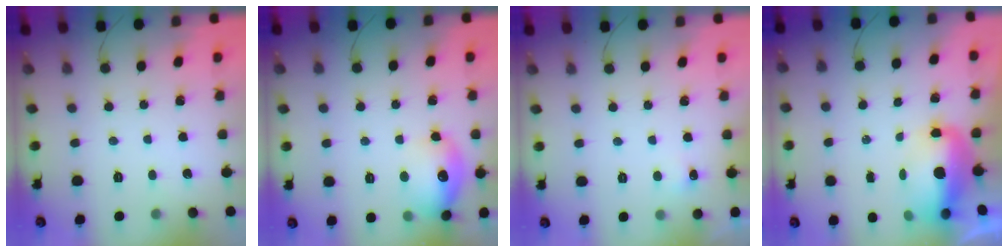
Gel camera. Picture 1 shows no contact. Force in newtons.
{"total": 15.4, "press": 15.4, "slide": 1.3}
{"total": 3.7, "press": 3.5, "slide": 0.9}
{"total": 11.4, "press": 11.2, "slide": 2.3}